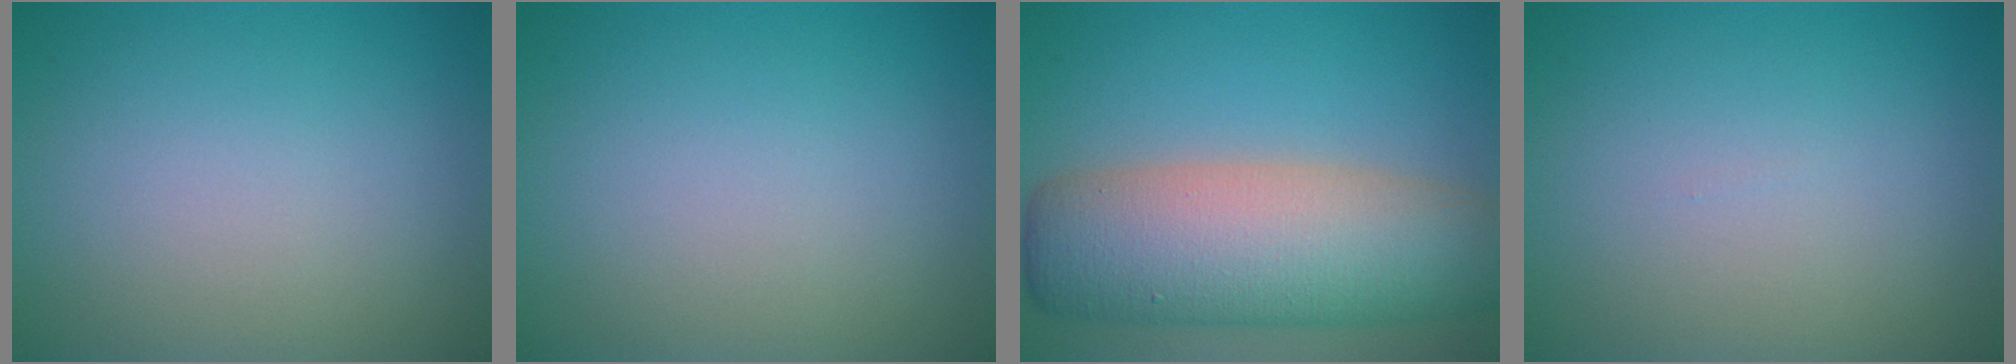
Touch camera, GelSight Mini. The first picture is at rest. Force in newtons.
{"total": 0.0}
{"total": 11.1, "press": 11.1, "slide": 0.7}
{"total": 0.0}